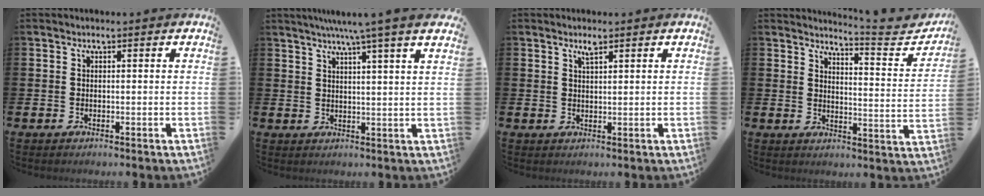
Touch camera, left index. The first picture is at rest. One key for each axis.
{"total": 5.7, "fx": 4.8, "fy": -1.1, "fz": 2.7, "tx": -0.055, "ty": -0.019, "tz": 0.081}
{"total": 1.9, "fx": 1.5, "fy": 0.3, "fz": 1.0, "tx": -0.011, "ty": -0.002, "tz": 0.024}
{"total": 4.5, "fx": 4.2, "fy": 0.4, "fz": 1.7, "tx": -0.021, "ty": -0.051, "tz": 0.055}